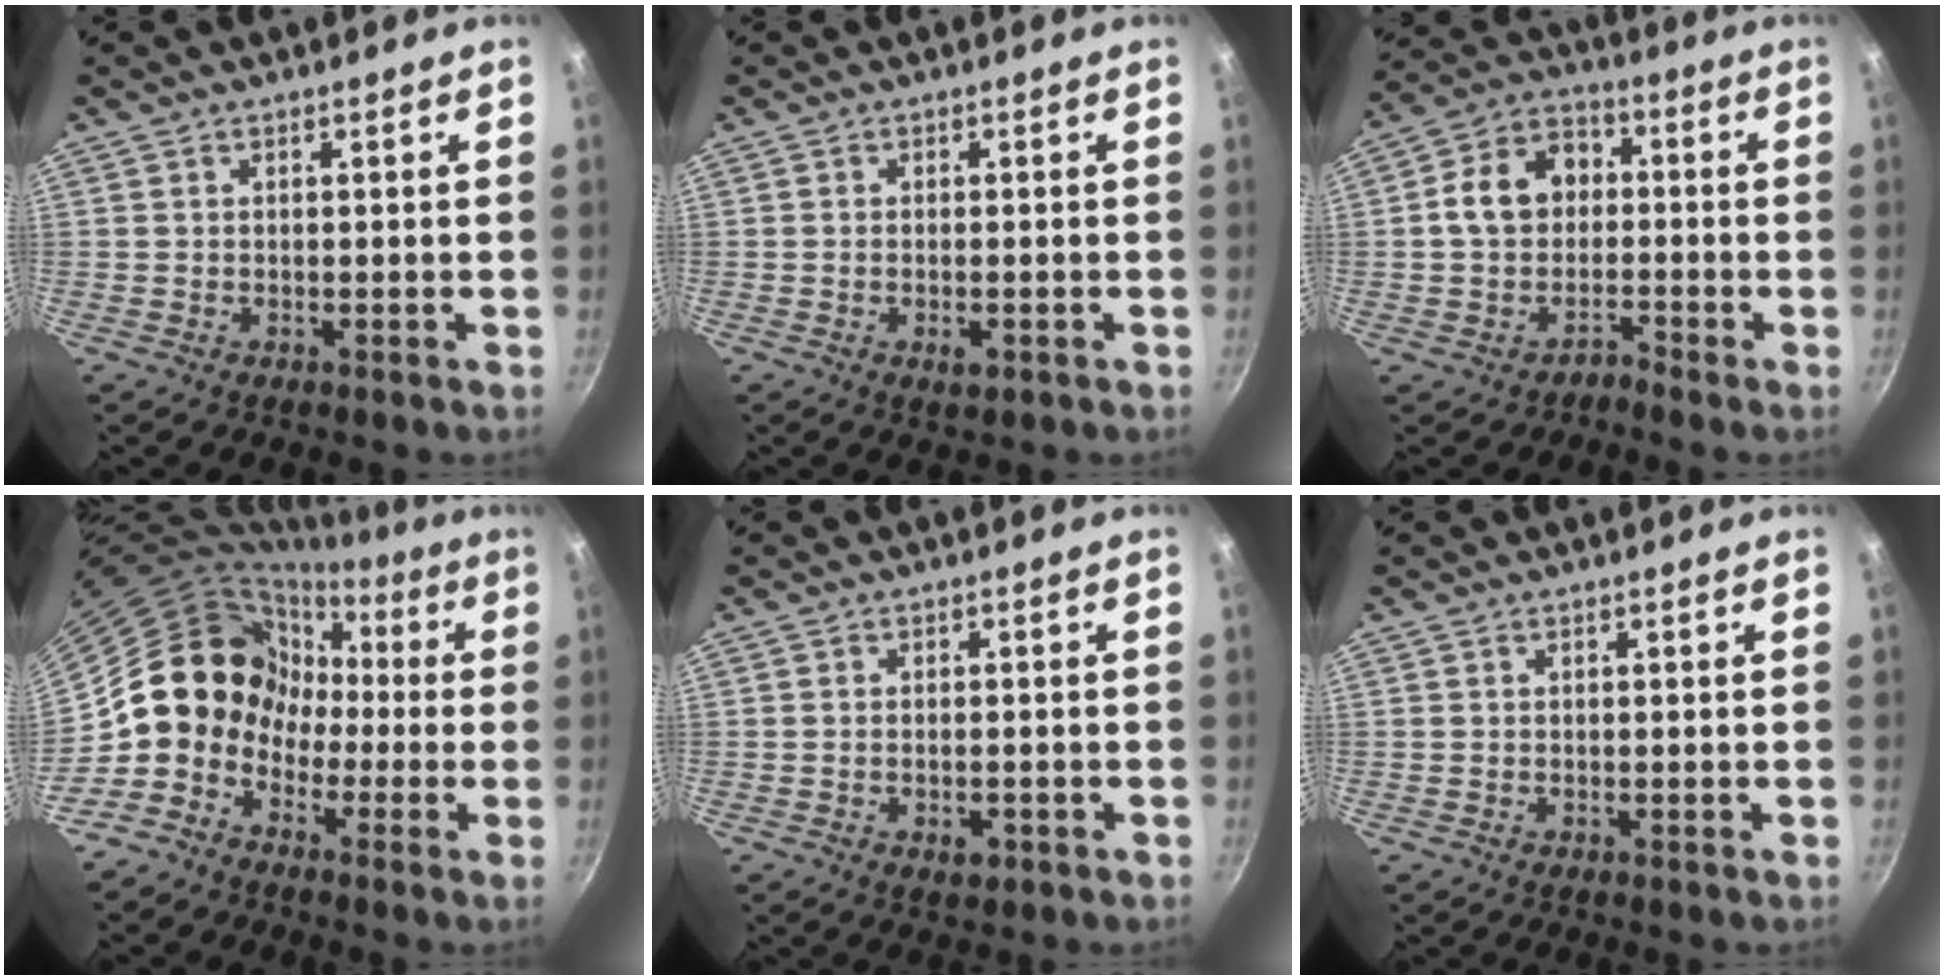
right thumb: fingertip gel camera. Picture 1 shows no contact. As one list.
[{"total": 2.1, "force": [-0.8, 0.9, 1.7], "torque": [-0.034, -0.001, -0.014]}, {"total": 9.0, "force": [-2.3, 7.2, 4.9], "torque": [-0.051, 0.047, -0.054]}, {"total": 11.3, "force": [-2.3, 10.0, 4.7], "torque": [-0.022, 0.049, -0.056]}, {"total": 2.4, "force": [-1.0, 1.2, 1.8], "torque": [-0.027, 0.004, -0.014]}, {"total": 0.0}]